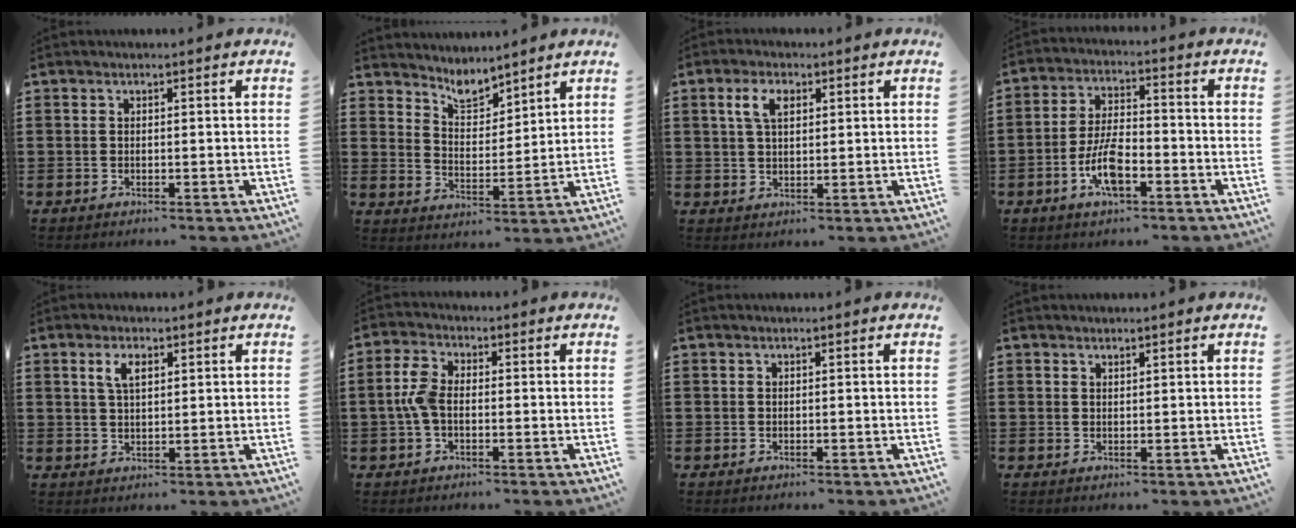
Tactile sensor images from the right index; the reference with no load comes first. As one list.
[{"total": 4.8, "force": [4.5, 1.4, 1.1], "torque": [-0.038, -0.015, 0.082]}, {"total": 4.3, "force": [1.6, 2.2, 3.4], "torque": [-0.075, 0.013, 0.026]}, {"total": 7.5, "force": [-3.2, 3.0, 6.1], "torque": [-0.141, -0.003, -0.064]}, {"total": 3.5, "force": [1.5, 1.5, 2.7], "torque": [-0.060, 0.008, 0.025]}, {"total": 4.9, "force": [-0.7, 2.7, 4.0], "torque": [-0.103, -0.002, -0.021]}, {"total": 0.0}, {"total": 0.7, "force": [0.6, 0.3, 0.0], "torque": [-0.001, 0.002, 0.013]}]